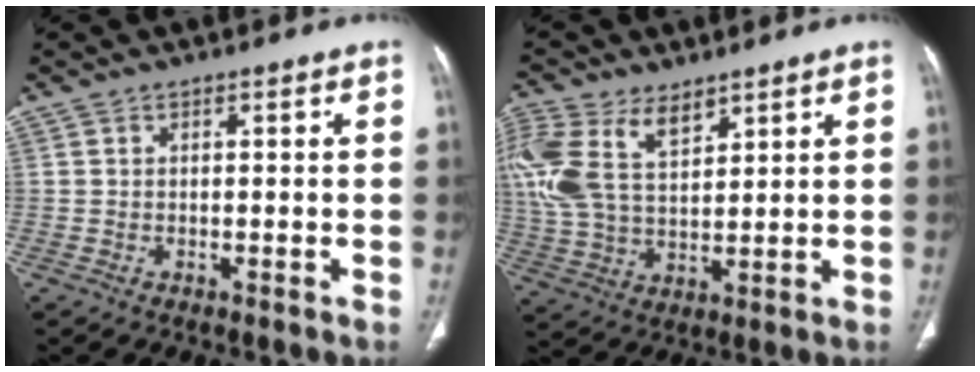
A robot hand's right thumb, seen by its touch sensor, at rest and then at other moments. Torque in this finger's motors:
{"motor_torque": [0.26, 0.60, 0.94, 1.00, 0.17]}